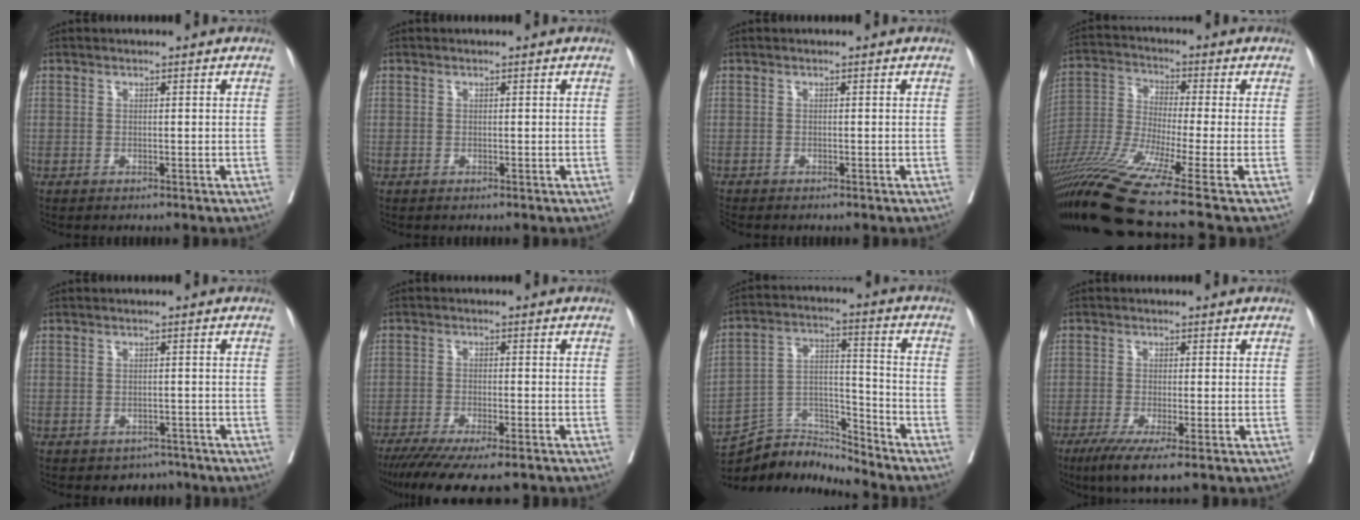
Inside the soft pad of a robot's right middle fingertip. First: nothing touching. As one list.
[{"total": 0.0}, {"total": 1.0, "force": [-1.0, 0.3, 0.1], "torque": [-0.007, -0.005, -0.021]}, {"total": 17.5, "force": [-12.2, -2.2, 12.3], "torque": [-0.268, -0.035, -0.227]}, {"total": 2.8, "force": [-2.2, 1.7, 0.1], "torque": [0.001, 0.010, -0.028]}, {"total": 13.6, "force": [-11.1, 1.6, 7.6], "torque": [-0.115, -0.029, -0.168]}, {"total": 9.8, "force": [-9.8, -0.1, -0.1], "torque": [0.007, 0.041, -0.184]}, {"total": 6.1, "force": [-3.7, 0.2, 4.8], "torque": [-0.076, -0.016, -0.062]}]